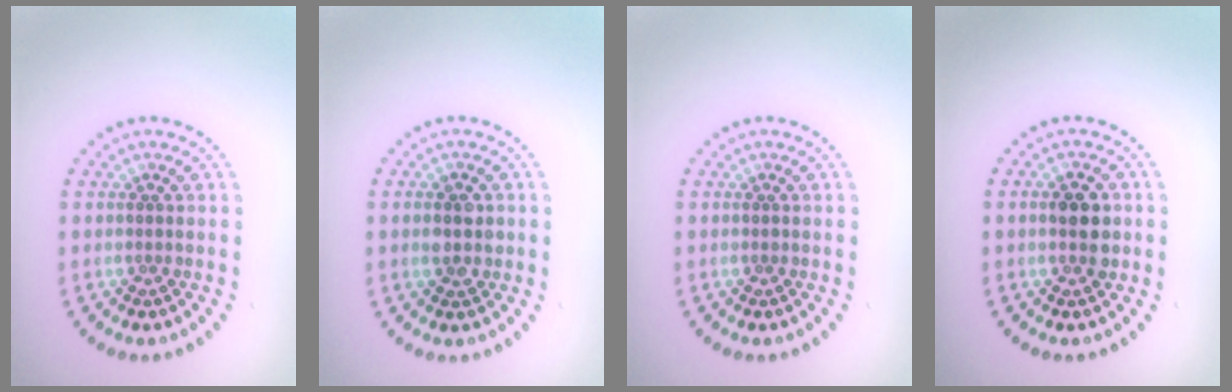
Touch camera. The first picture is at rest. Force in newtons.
{"total": 2.0, "press": 2.0, "slide": 0.2}
{"total": 0.0}
{"total": 2.7, "press": 2.7, "slide": 0.2}